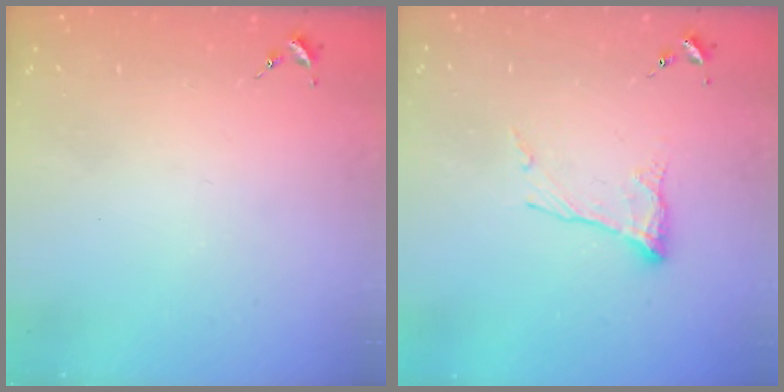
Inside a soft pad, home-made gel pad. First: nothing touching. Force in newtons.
{"total": 9.6, "press": 9.6, "slide": 0.4}